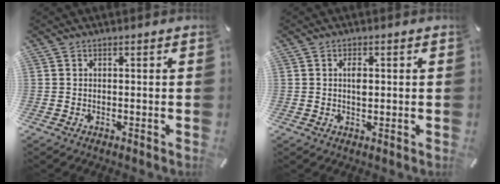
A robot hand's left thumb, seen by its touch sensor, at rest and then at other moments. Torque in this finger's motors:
{"motor_torque": [0.46, 0.38, 0.23, -0.06, 0.00]}